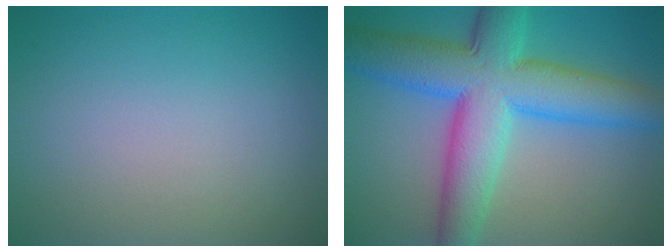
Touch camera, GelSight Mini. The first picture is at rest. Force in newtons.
{"total": 11.1, "press": 11.1, "slide": 0.2}